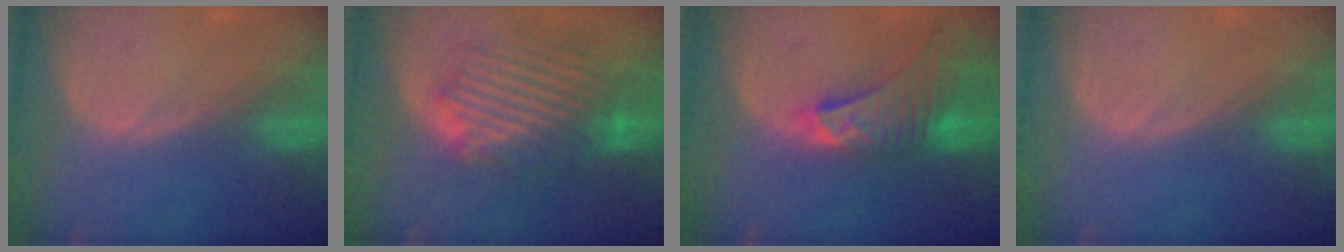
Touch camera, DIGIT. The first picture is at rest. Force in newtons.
{"total": 8.9, "press": 8.6, "slide": 2.3}
{"total": 9.1, "press": 8.2, "slide": 3.9}
{"total": 0.0}